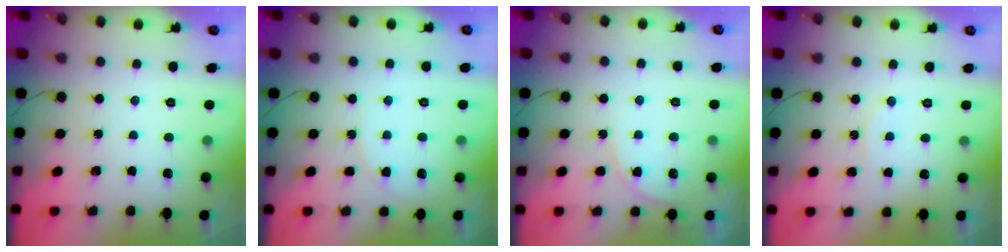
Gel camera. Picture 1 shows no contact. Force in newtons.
{"total": 6.5, "press": 6.5, "slide": 0.7}
{"total": 6.5, "press": 6.5, "slide": 0.6}
{"total": 3.5, "press": 3.5, "slide": 0.5}